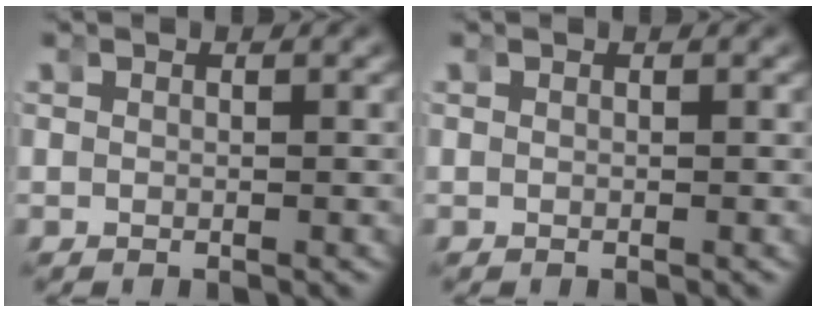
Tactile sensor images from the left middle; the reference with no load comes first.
{"total": 0.0}